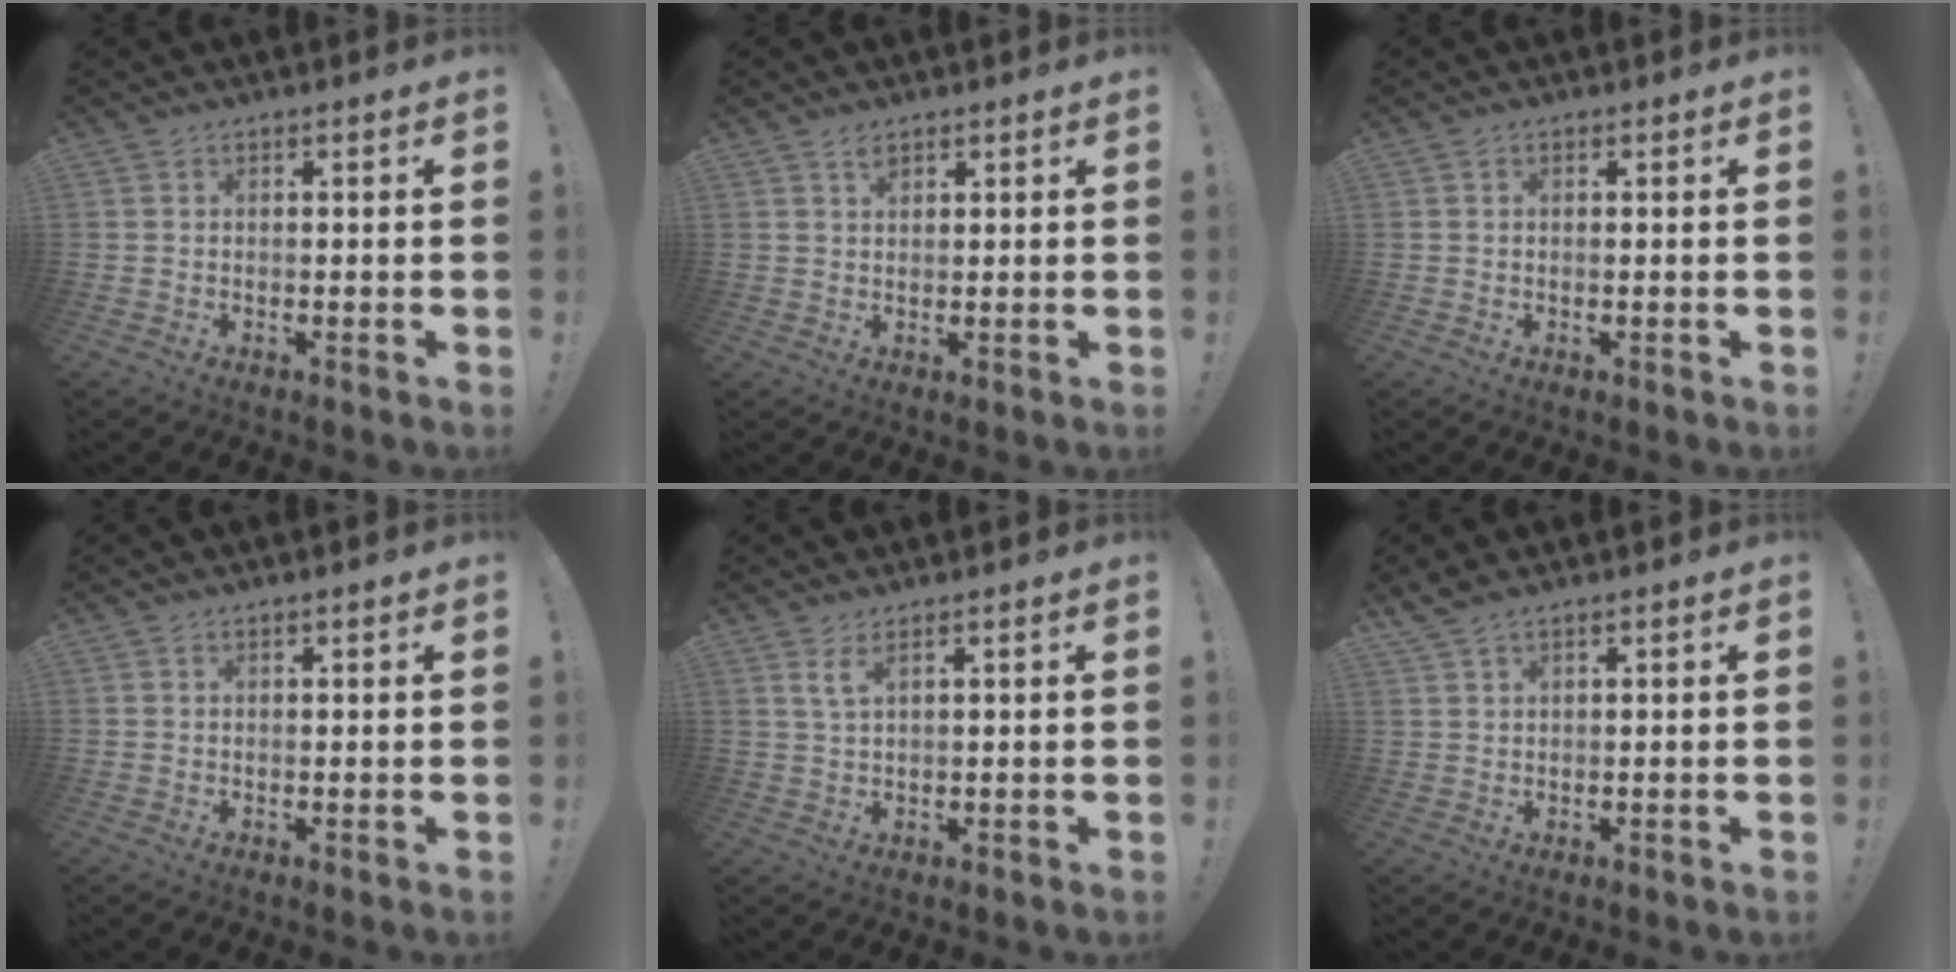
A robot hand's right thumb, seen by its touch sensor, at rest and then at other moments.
{"total": 2.1, "force": [1.7, 0.7, 0.9], "torque": [0.003, -0.016, 0.027]}
{"total": 0.6, "force": [0.2, 0.1, 0.5], "torque": [-0.003, -0.002, 0.003]}
{"total": 0.7, "force": [0.6, 0.0, 0.4], "torque": [-0.001, -0.002, 0.009]}
{"total": 3.3, "force": [2.1, 0.6, 2.5], "torque": [-0.045, -0.006, 0.035]}
{"total": 2.5, "force": [2.0, 0.3, 1.4], "torque": [-0.035, -0.006, 0.038]}